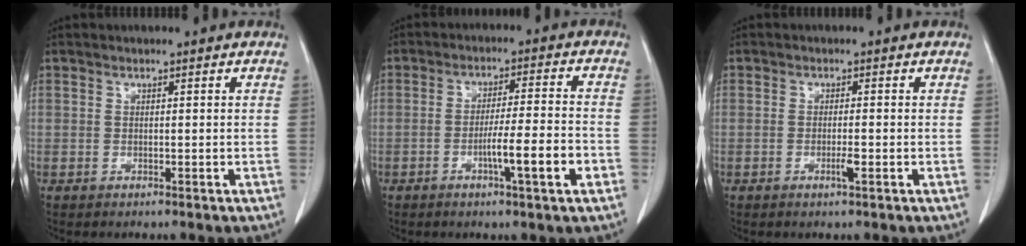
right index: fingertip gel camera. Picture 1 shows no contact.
{"total": 8.3, "force": [-3.1, -0.1, 7.7], "torque": [-0.119, -0.002, -0.050]}
{"total": 1.8, "force": [-0.7, 0.1, 1.7], "torque": [-0.033, -0.003, -0.011]}